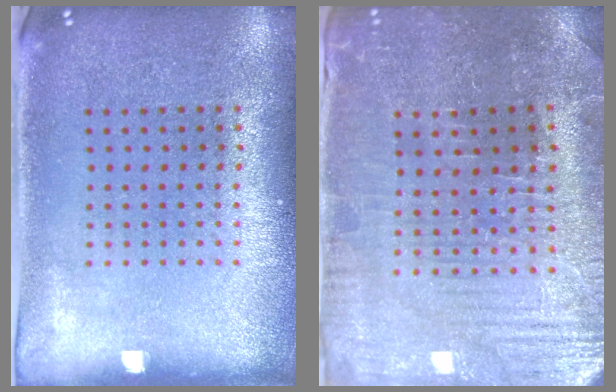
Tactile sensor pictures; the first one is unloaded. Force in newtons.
{"total": 1.8, "press": 1.8, "slide": 0.3}